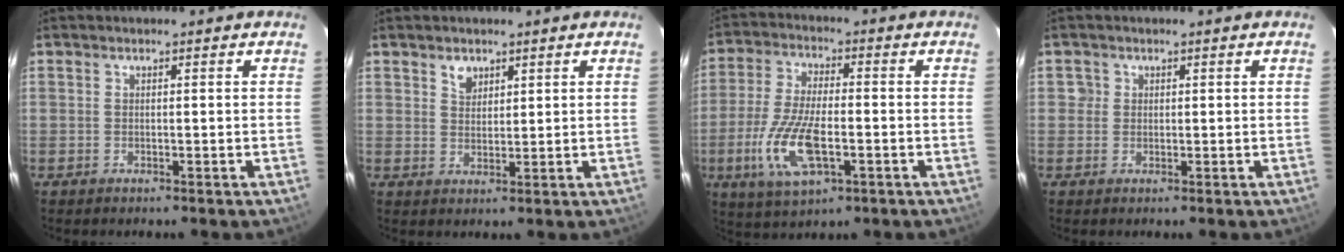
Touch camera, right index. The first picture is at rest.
{"total": 2.9, "force": [1.8, 2.0, 1.1], "torque": [-0.010, 0.007, 0.034]}
{"total": 13.0, "force": [-4.1, 5.0, 11.3], "torque": [-0.242, -0.011, -0.076]}
{"total": 1.5, "force": [0.1, 1.5, 0.0], "torque": [0.007, 0.008, -0.001]}